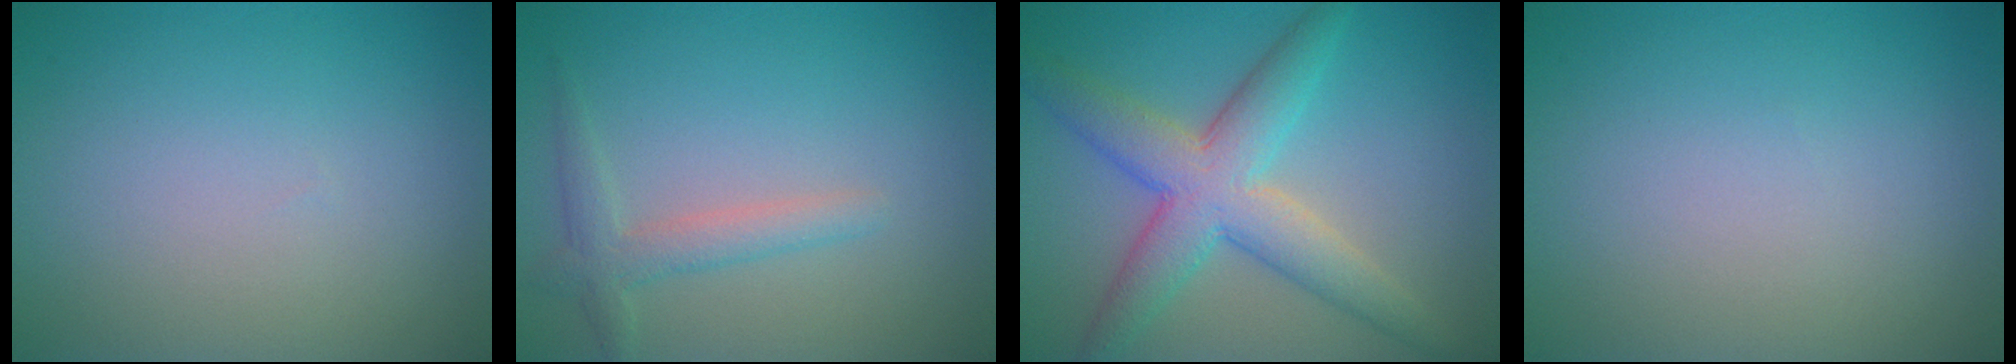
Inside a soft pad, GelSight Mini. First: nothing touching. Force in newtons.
{"total": 2.3, "press": 2.3, "slide": 0.2}
{"total": 6.5, "press": 6.5, "slide": 0.3}
{"total": 0.0}